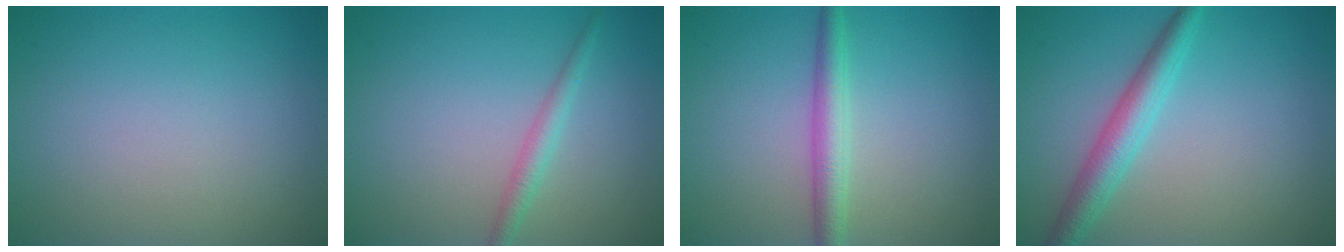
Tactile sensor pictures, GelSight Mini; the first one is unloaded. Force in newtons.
{"total": 1.7, "press": 1.7, "slide": 0.0}
{"total": 2.9, "press": 2.9, "slide": 0.1}
{"total": 3.6, "press": 3.6, "slide": 0.2}